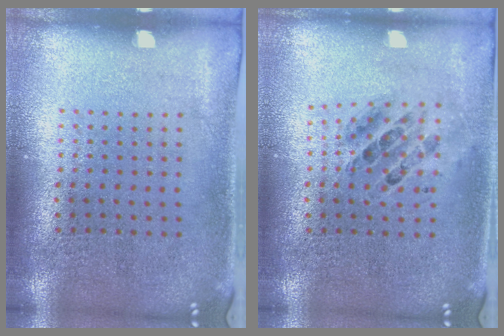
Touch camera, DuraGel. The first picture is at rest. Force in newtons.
{"total": 0.7, "press": 0.7, "slide": 0.1}